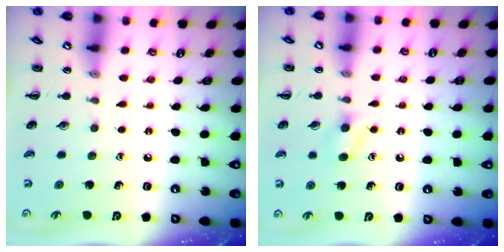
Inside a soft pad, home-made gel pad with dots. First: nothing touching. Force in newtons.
{"total": 4.4, "press": 4.1, "slide": 1.6}